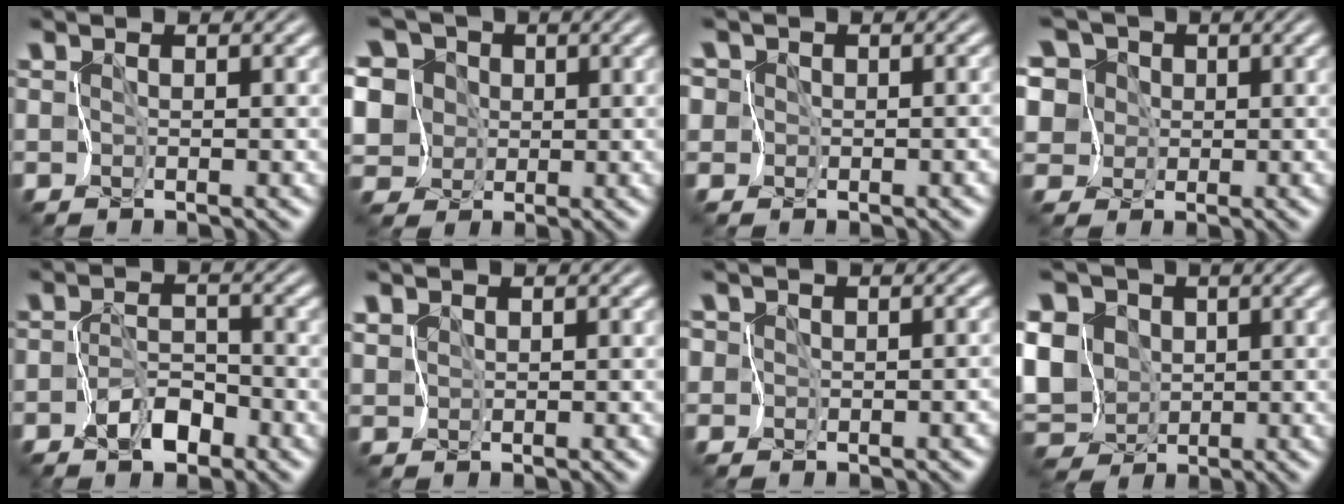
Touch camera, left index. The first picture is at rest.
{"total": 12.1, "force": [4.2, 9.7, 5.9], "torque": [-0.153, 0.055, 0.045]}
{"total": 6.9, "force": [2.0, 5.5, 3.6], "torque": [-0.049, 0.034, -0.023]}
{"total": 12.7, "force": [5.3, 9.8, 6.0], "torque": [-0.159, 0.063, 0.065]}
{"total": 2.7, "force": [-2.1, 1.1, 1.4], "torque": [-0.026, 0.003, -0.040]}
{"total": 0.9, "force": [0.7, 0.5, -0.1], "torque": [0.000, 0.001, 0.011]}
{"total": 5.8, "force": [0.7, 4.9, 3.0], "torque": [-0.045, 0.025, -0.032]}
{"total": 10.5, "force": [0.3, 8.8, 5.8], "torque": [-0.104, 0.027, -0.026]}